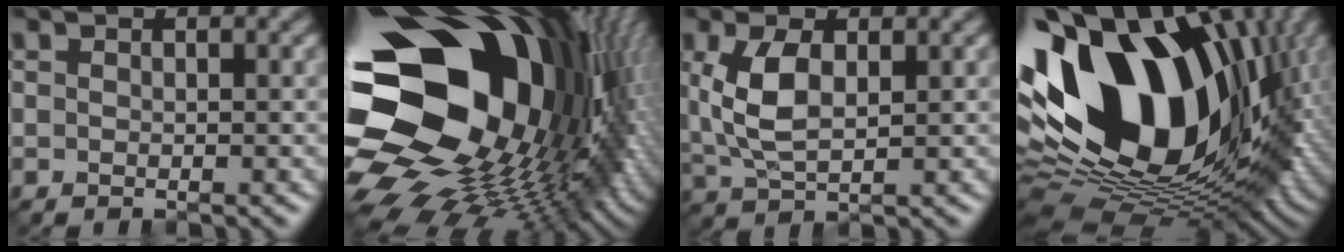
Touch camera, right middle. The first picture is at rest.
{"total": 22.1, "force": [0.5, 14.7, 16.5], "torque": [-0.323, -0.043, 0.005]}
{"total": 4.5, "force": [0.8, 2.3, 3.8], "torque": [-0.091, -0.001, 0.018]}
{"total": 20.0, "force": [2.8, 12.9, 15.0], "torque": [-0.287, 0.003, 0.042]}